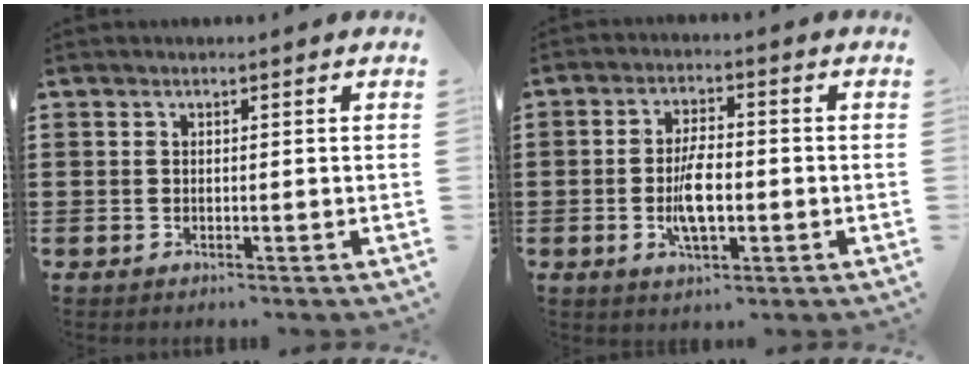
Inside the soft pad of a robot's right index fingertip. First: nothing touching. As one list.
[{"total": 6.3, "force": [-1.2, 2.6, 5.6], "torque": [-0.117, -0.001, -0.026]}]